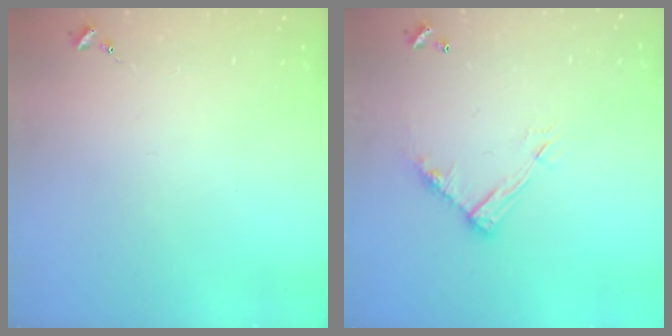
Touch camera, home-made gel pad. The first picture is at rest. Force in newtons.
{"total": 10.9, "press": 10.9, "slide": 0.4}